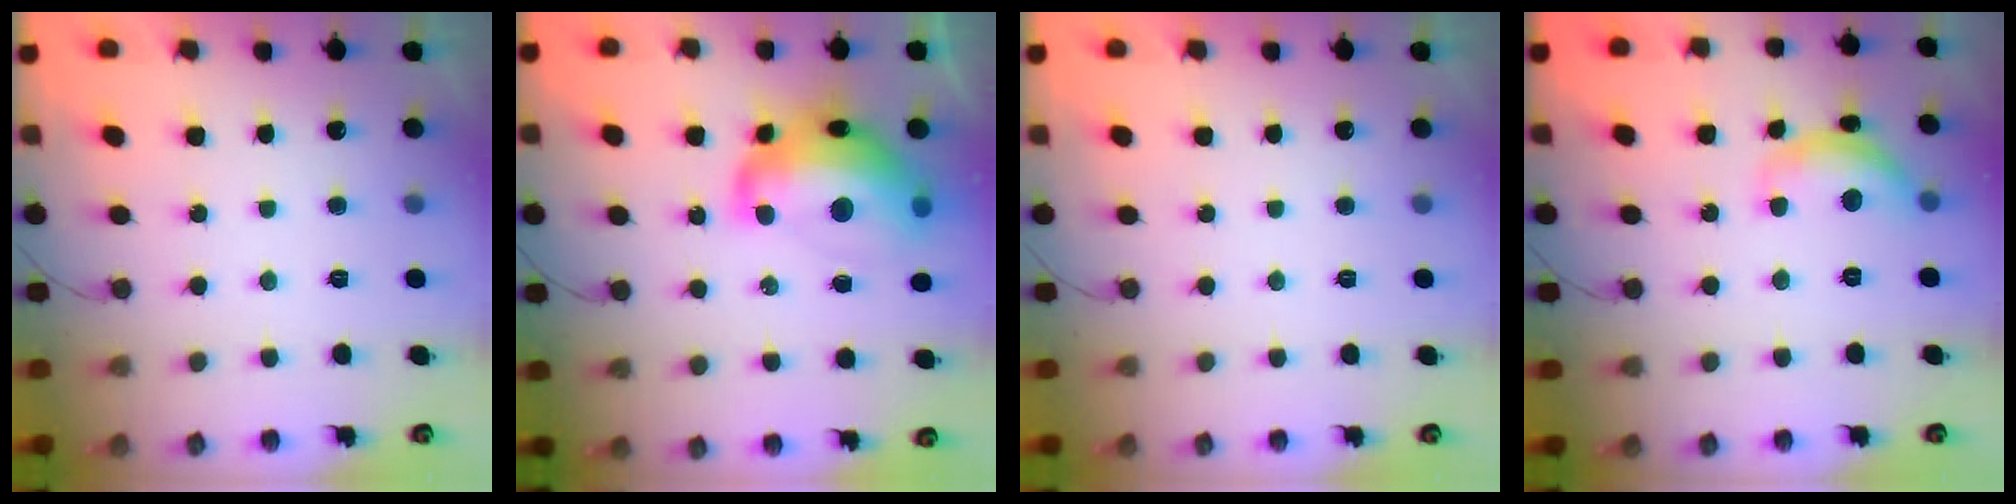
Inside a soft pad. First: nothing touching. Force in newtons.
{"total": 18.9, "press": 18.8, "slide": 1.6}
{"total": 0.0}
{"total": 12.1, "press": 12.1, "slide": 0.6}